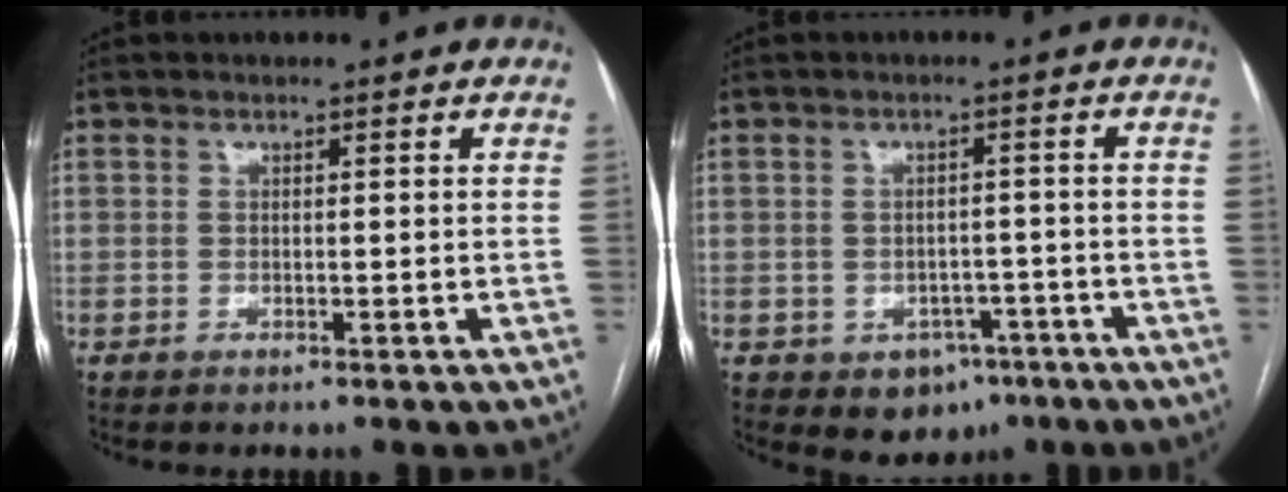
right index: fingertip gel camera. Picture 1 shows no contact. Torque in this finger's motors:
{"motor_torque": [-0.16, 0.06, -0.13, -0.05]}